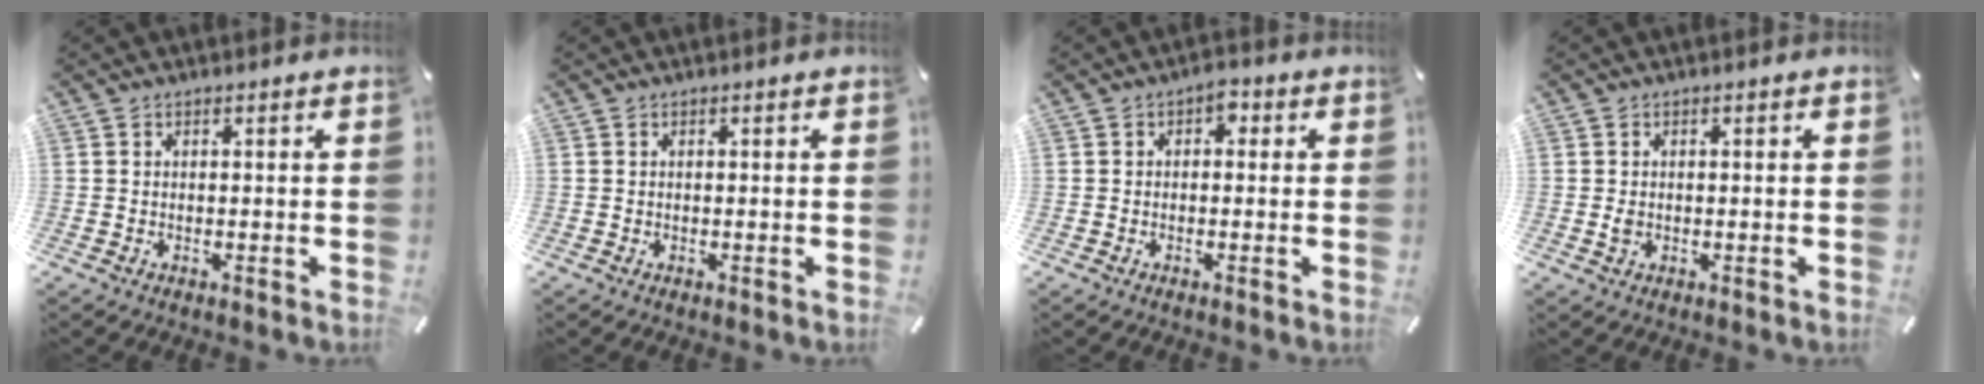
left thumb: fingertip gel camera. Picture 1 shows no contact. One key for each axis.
{"total": 0.0}
{"total": 2.1, "fx": -0.1, "fy": 1.5, "fz": 1.4, "tx": -0.014, "ty": 0.005, "tz": -0.009}
{"total": 1.5, "fx": -0.1, "fy": 1.0, "fz": 1.0, "tx": -0.021, "ty": 0.002, "tz": -0.003}